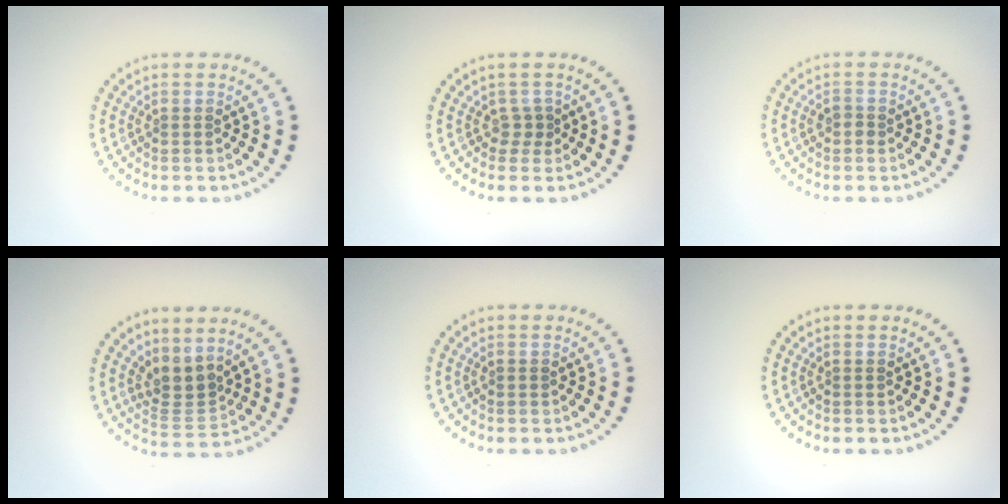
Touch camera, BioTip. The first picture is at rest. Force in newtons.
{"total": 1.1, "press": 0.8, "slide": 0.8}
{"total": 1.0, "press": 0.9, "slide": 0.3}
{"total": 2.8, "press": 2.2, "slide": 1.9}
{"total": 0.5, "press": 0.5, "slide": 0.1}
{"total": 0.0}